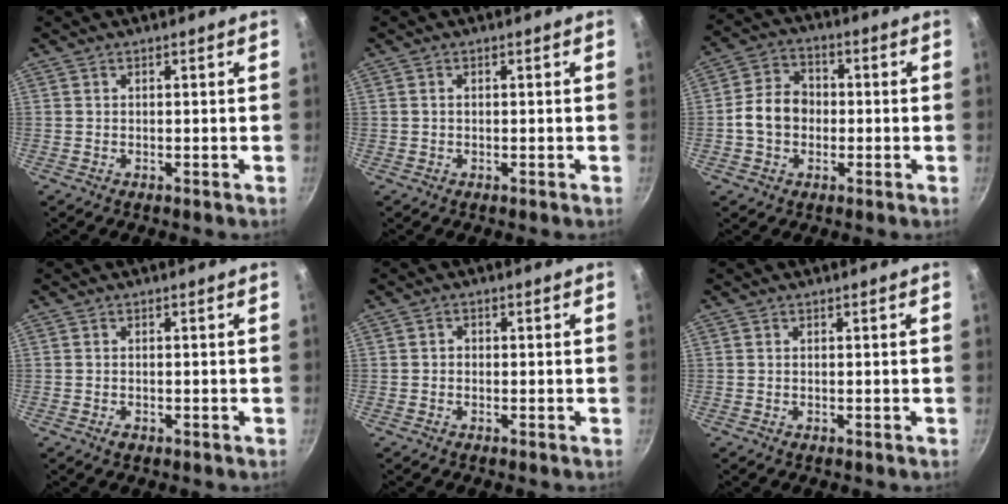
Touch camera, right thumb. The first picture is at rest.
{"total": 0.6, "force": [0.0, 0.5, 0.4], "torque": [-0.006, 0.004, 0.000]}
{"total": 8.7, "force": [-1.0, 6.9, 5.1], "torque": [-0.062, 0.025, -0.031]}
{"total": 1.2, "force": [-0.6, 0.8, 0.7], "torque": [-0.012, 0.000, -0.010]}
{"total": 1.1, "force": [-0.3, 0.9, 0.4], "torque": [-0.007, 0.005, -0.006]}
{"total": 0.0}